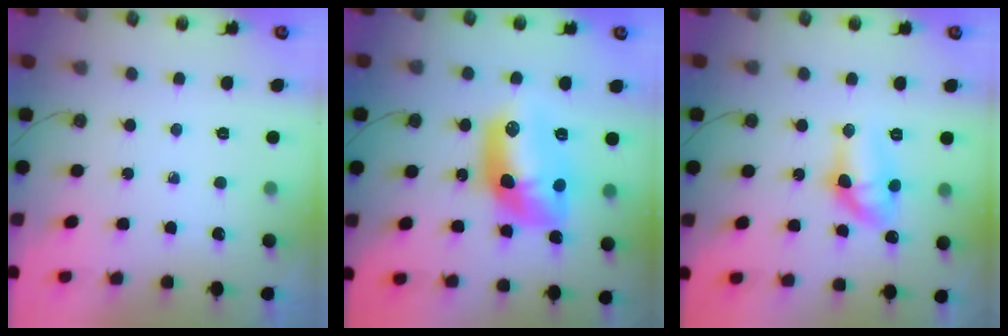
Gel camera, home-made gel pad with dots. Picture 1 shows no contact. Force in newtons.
{"total": 14.8, "press": 14.8, "slide": 1.1}
{"total": 11.4, "press": 11.4, "slide": 0.8}